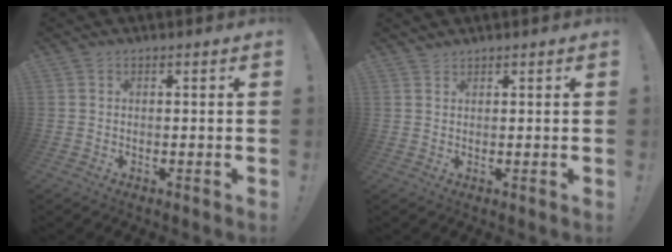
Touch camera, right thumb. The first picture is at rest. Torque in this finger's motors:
{"motor_torque": [-0.97, 0.93, -0.21, 1.16, 0.06]}